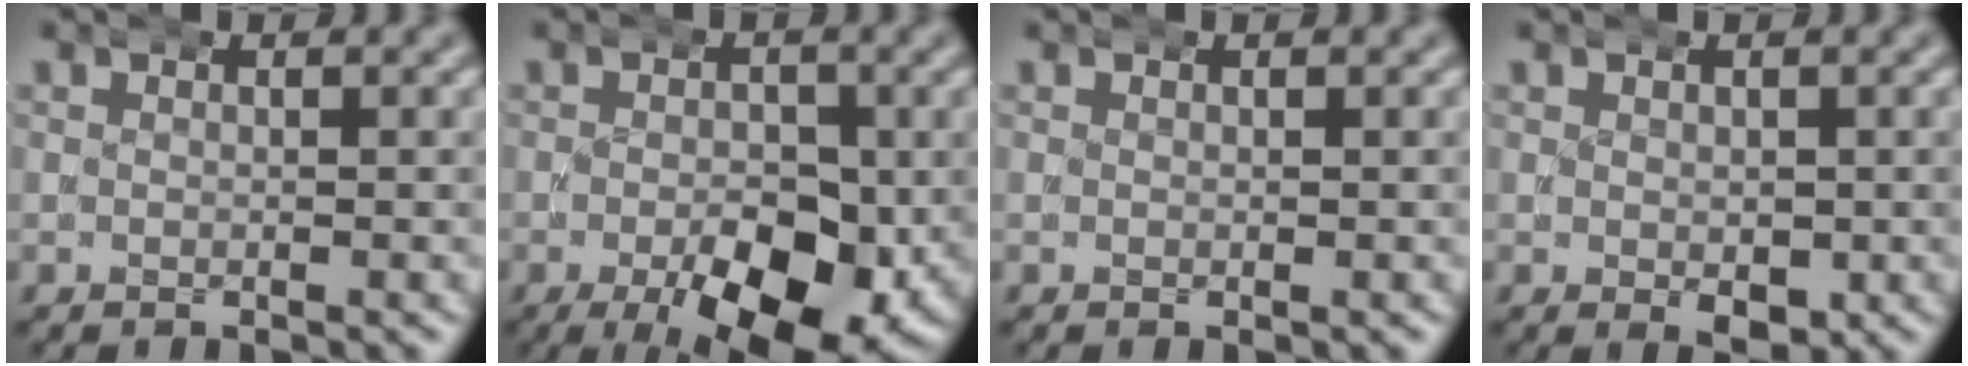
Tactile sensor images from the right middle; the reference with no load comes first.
{"total": 10.7, "force": [-3.8, 5.5, 8.3], "torque": [-0.127, -0.039, -0.041]}
{"total": 0.0}
{"total": 2.8, "force": [-0.9, 1.6, 2.2], "torque": [-0.032, -0.018, -0.006]}